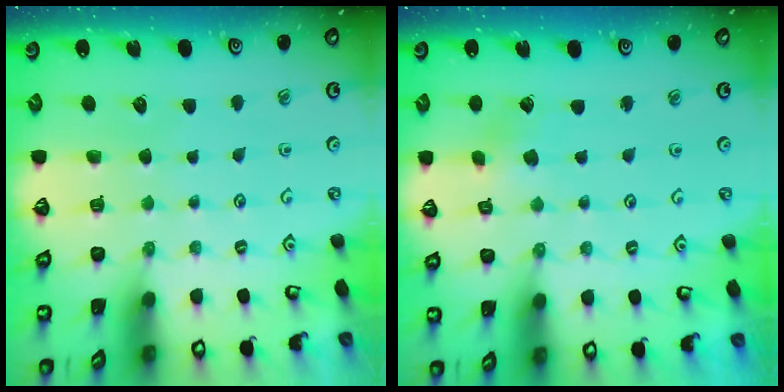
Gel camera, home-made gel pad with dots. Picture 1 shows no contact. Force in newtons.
{"total": 1.8, "press": 1.8, "slide": 0.1}